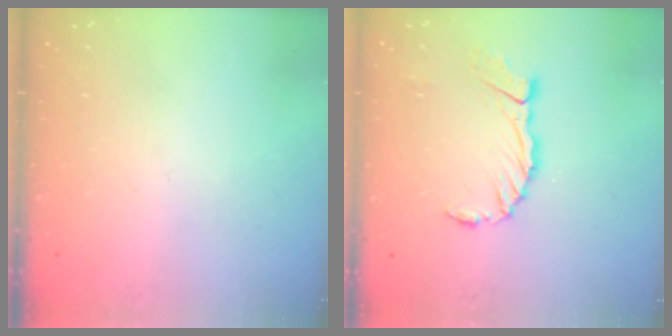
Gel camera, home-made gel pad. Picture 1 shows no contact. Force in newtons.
{"total": 7.6, "press": 7.5, "slide": 1.1}